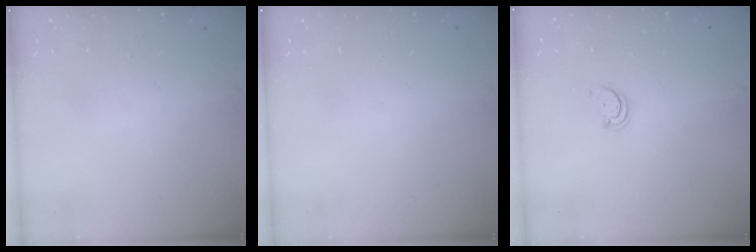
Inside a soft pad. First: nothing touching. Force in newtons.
{"total": 0.0}
{"total": 2.2, "press": 2.2, "slide": 0.2}